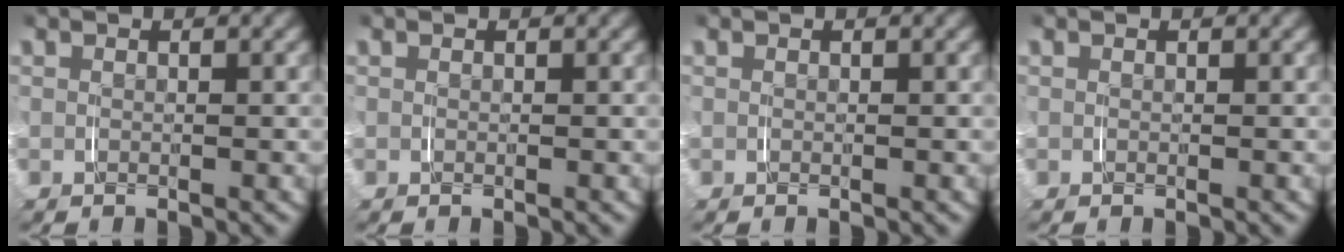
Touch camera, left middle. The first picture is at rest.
{"total": 0.0}
{"total": 0.0}
{"total": 0.0}